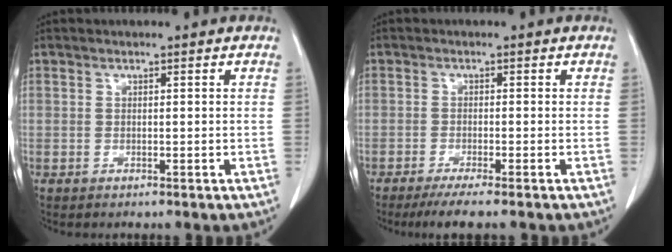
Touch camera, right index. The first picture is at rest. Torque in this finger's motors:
{"motor_torque": [0.36, -0.26, 0.14, 0.06]}